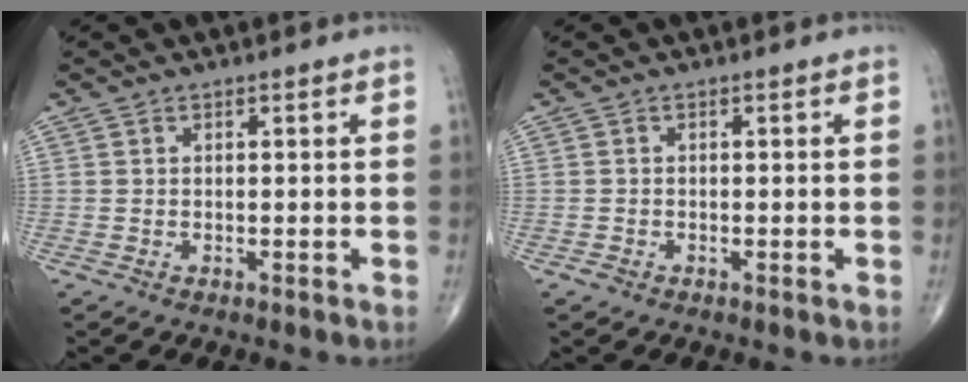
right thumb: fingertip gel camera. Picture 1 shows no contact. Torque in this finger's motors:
{"motor_torque": [0.54, 0.28, -0.24, -0.40, -0.03]}